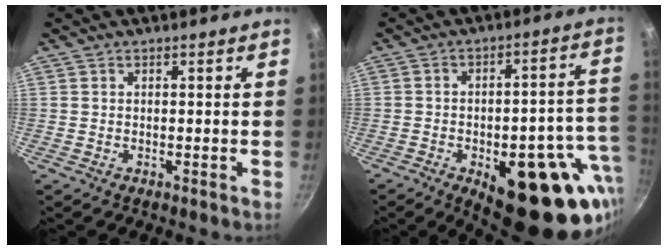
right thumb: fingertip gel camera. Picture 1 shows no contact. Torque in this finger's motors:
{"motor_torque": [3.00, 2.00, 1.97, -0.82, 0.43]}